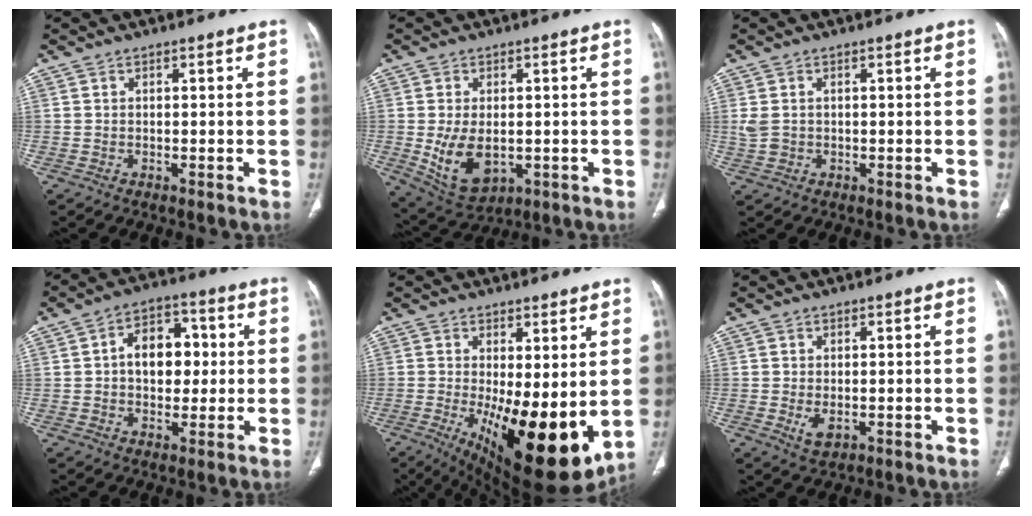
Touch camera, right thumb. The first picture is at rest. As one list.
[{"total": 9.6, "force": [-1.2, 6.0, 7.5], "torque": [-0.126, -0.010, -0.001]}, {"total": 2.9, "force": [0.3, 2.1, 1.9], "torque": [-0.052, 0.005, 0.012]}, {"total": 10.6, "force": [1.0, 7.3, 7.7], "torque": [-0.080, 0.019, 0.013]}, {"total": 18.1, "force": [-2.1, 6.8, 16.7], "torque": [-0.239, -0.040, -0.006]}, {"total": 2.9, "force": [-0.5, 1.7, 2.3], "torque": [-0.043, -0.007, -0.002]}]